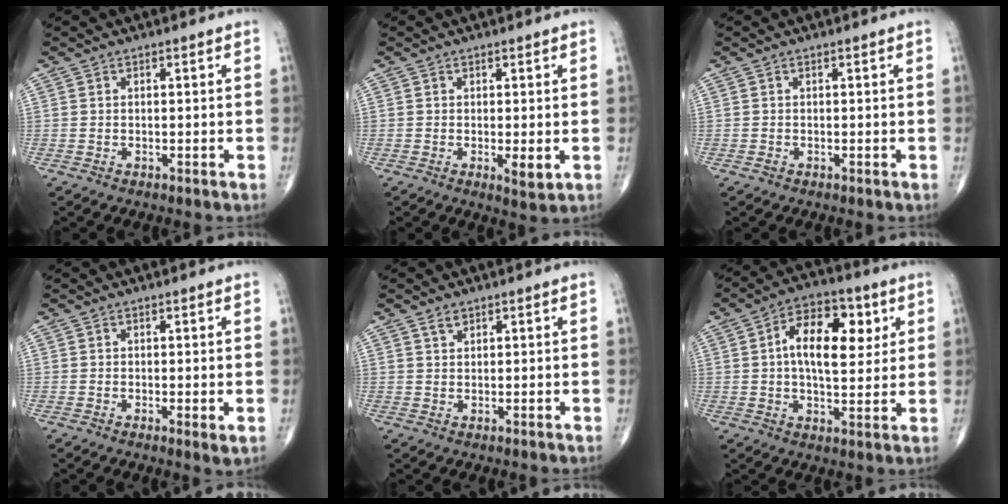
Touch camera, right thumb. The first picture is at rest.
{"total": 2.9, "force": [-0.4, 0.8, 2.7], "torque": [-0.043, -0.011, -0.005]}
{"total": 0.0}
{"total": 1.6, "force": [0.0, 0.3, 1.6], "torque": [-0.027, -0.008, -0.001]}
{"total": 1.7, "force": [1.2, 0.9, 0.7], "torque": [-0.008, -0.004, 0.021]}
{"total": 13.8, "force": [3.3, 7.3, 11.1], "torque": [-0.150, 0.001, 0.046]}